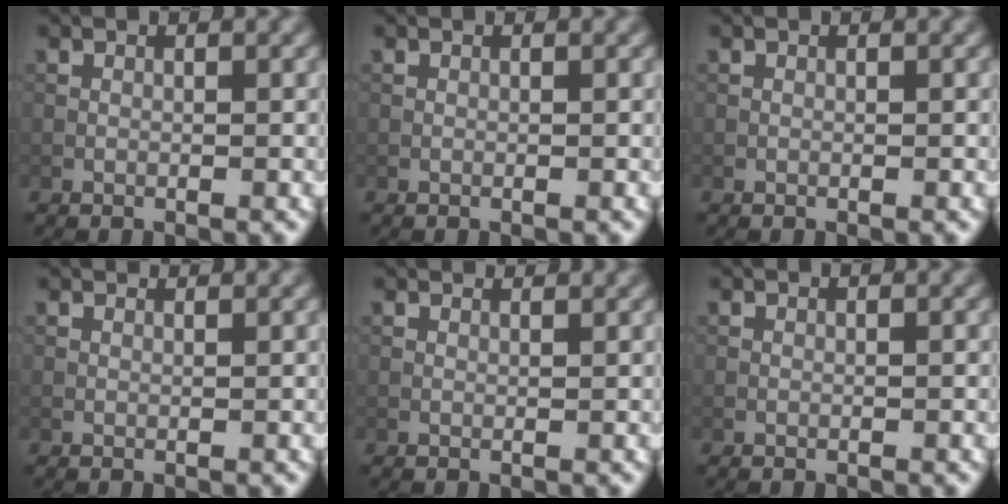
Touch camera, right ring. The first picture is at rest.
{"total": 0.0}
{"total": 0.0}
{"total": 1.0, "force": [0.9, 0.1, 0.3], "torque": [-0.015, -0.005, 0.007]}
{"total": 1.6, "force": [1.4, 0.2, 0.6], "torque": [-0.018, -0.006, 0.012]}
{"total": 0.0}